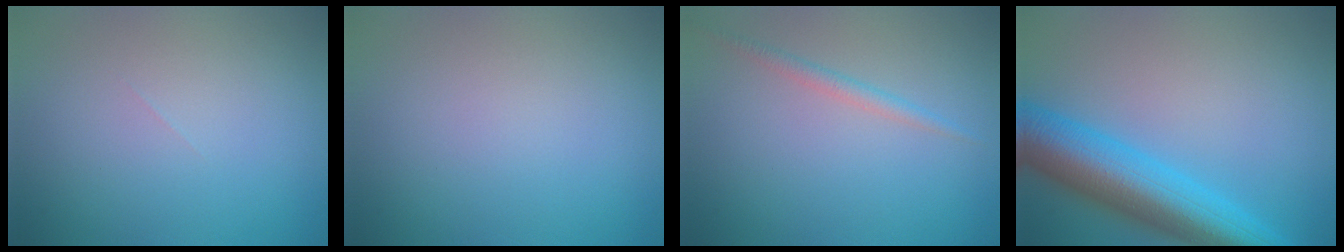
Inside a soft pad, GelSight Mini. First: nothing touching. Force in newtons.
{"total": 0.0}
{"total": 1.3, "press": 1.3, "slide": 0.1}
{"total": 9.6, "press": 9.6, "slide": 0.3}